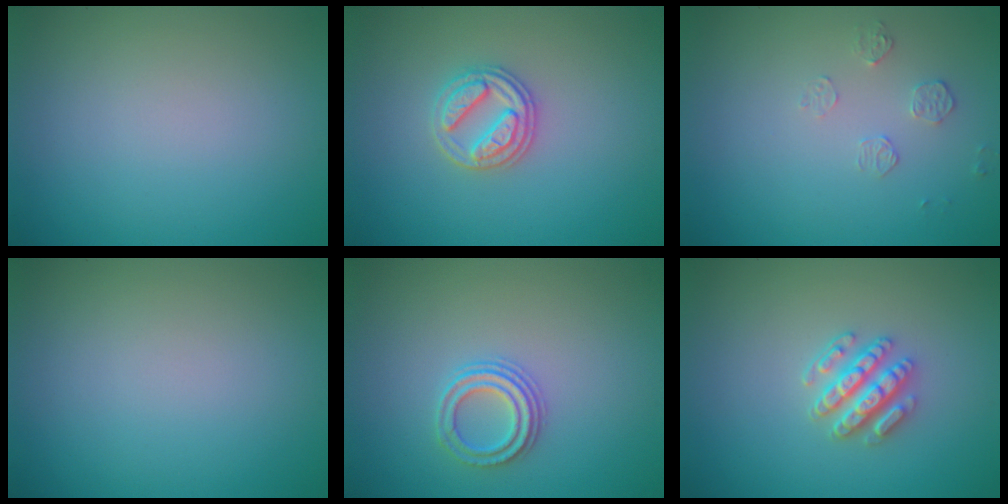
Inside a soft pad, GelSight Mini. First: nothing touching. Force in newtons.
{"total": 2.8, "press": 2.7, "slide": 0.8}
{"total": 1.3, "press": 0.6, "slide": 1.1}
{"total": 0.0}
{"total": 2.4, "press": 2.2, "slide": 0.8}
{"total": 3.5, "press": 3.1, "slide": 1.5}